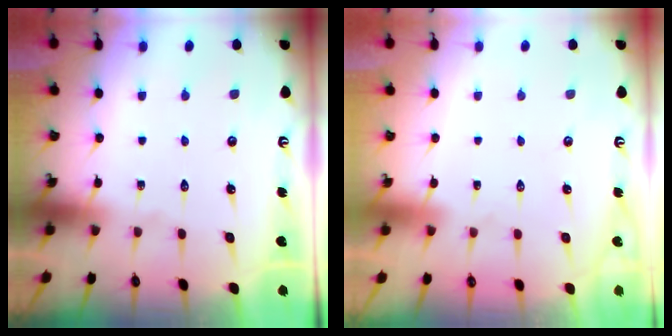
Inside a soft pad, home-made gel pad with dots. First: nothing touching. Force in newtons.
{"total": 1.6, "press": 1.6, "slide": 0.1}